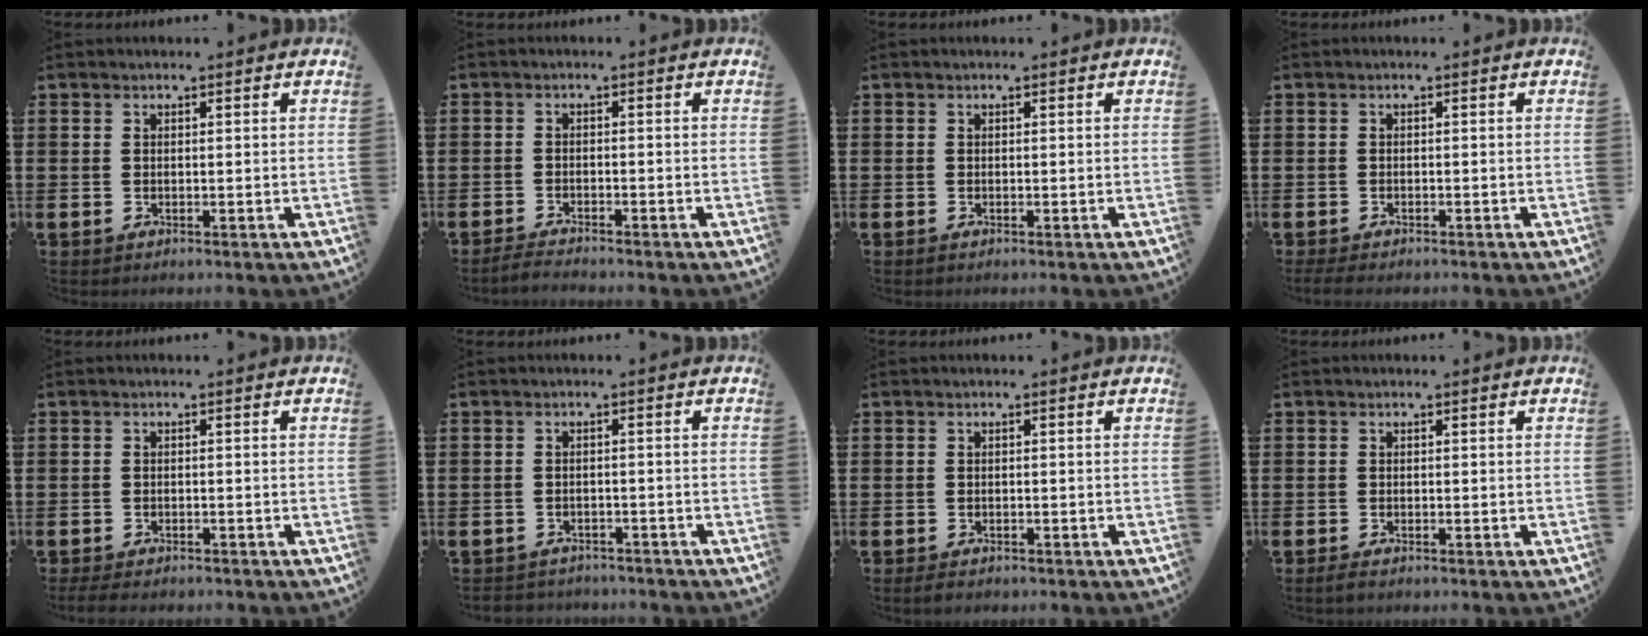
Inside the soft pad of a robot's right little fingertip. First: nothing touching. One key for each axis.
{"total": 1.4, "fx": -1.4, "fy": 0.0, "fz": 0.3, "tx": -0.008, "ty": 0.004, "tz": -0.027}
{"total": 0.0}
{"total": 0.8, "fx": -0.6, "fy": 0.2, "fz": 0.5, "tx": -0.010, "ty": 0.000, "tz": -0.012}
{"total": 1.1, "fx": -0.9, "fy": 0.3, "fz": 0.5, "tx": -0.011, "ty": 0.002, "tz": -0.019}
{"total": 1.3, "fx": -1.3, "fy": 0.2, "fz": -0.3, "tx": -0.001, "ty": 0.003, "tz": -0.030}
{"total": 0.8, "fx": -0.5, "fy": 0.4, "fz": 0.5, "tx": -0.011, "ty": 0.001, "tz": -0.010}
{"total": 0.7, "fx": -0.4, "fy": 0.2, "fz": 0.6, "tx": -0.012, "ty": -0.001, "tz": -0.007}